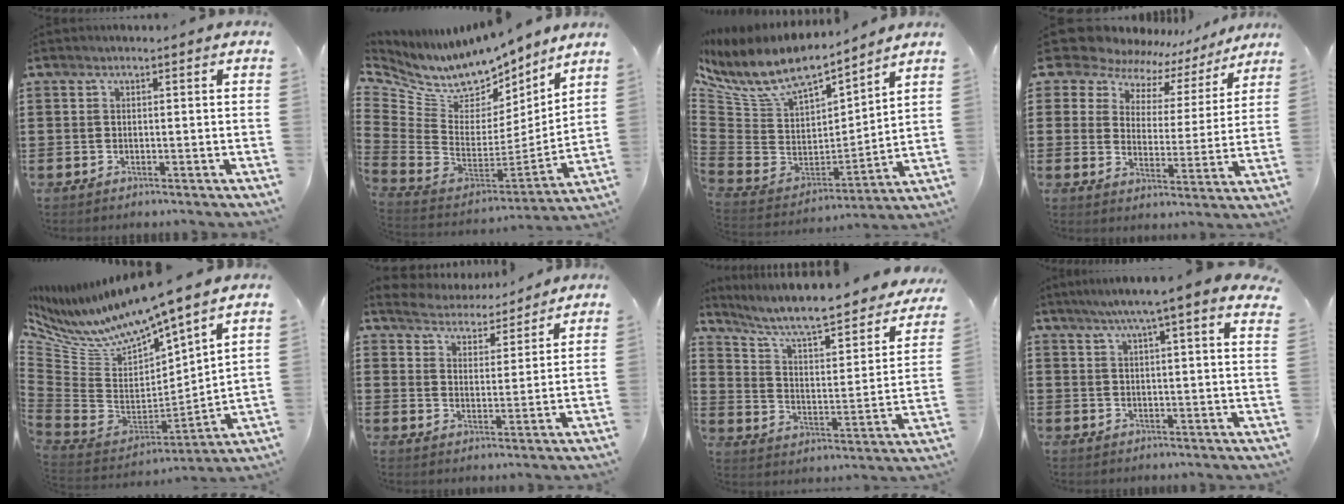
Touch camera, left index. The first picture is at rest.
{"total": 8.3, "force": [7.4, 3.6, 1.2], "torque": [-0.084, -0.077, 0.130]}
{"total": 9.0, "force": [7.2, 3.0, 4.6], "torque": [-0.122, -0.056, 0.126]}
{"total": 8.0, "force": [7.0, 3.5, 1.2], "torque": [-0.062, -0.043, 0.123]}
{"total": 9.5, "force": [8.7, 1.0, 3.5], "torque": [-0.108, -0.075, 0.148]}
{"total": 4.4, "force": [4.4, 0.2, -0.5], "torque": [-0.017, -0.033, 0.073]}
{"total": 7.5, "force": [6.5, 1.0, 3.7], "torque": [-0.092, -0.055, 0.104]}
{"total": 5.3, "force": [4.4, 0.0, 3.0], "torque": [-0.071, -0.010, 0.076]}